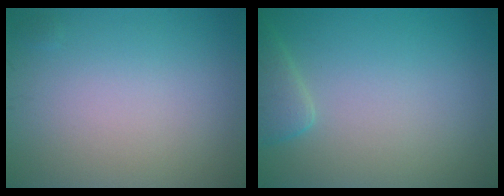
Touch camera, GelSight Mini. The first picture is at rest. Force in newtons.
{"total": 2.0, "press": 2.0, "slide": 0.2}